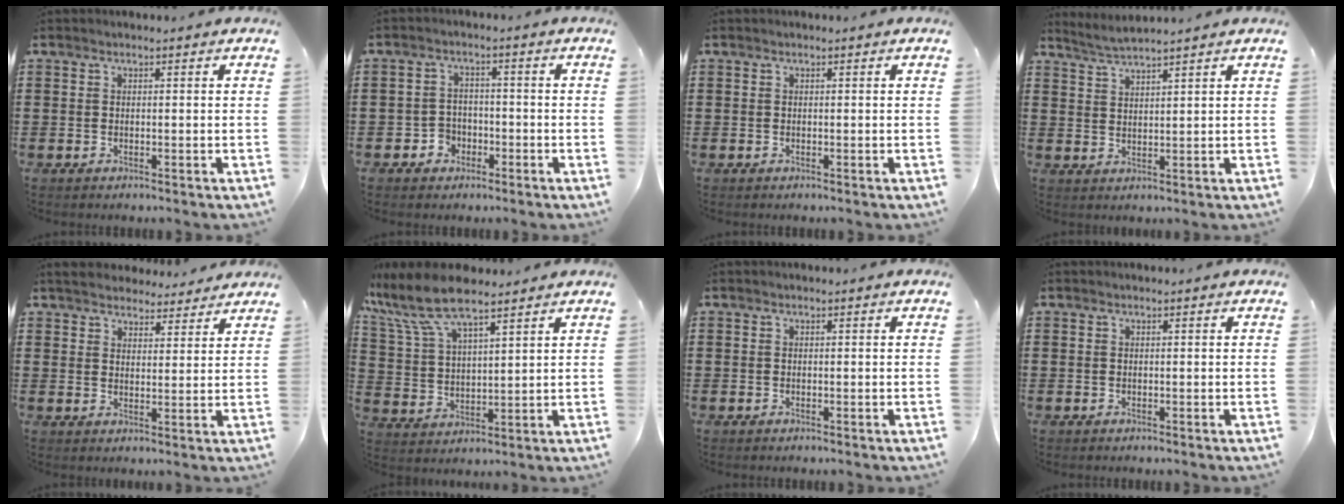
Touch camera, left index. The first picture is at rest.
{"total": 3.1, "force": [-2.0, 2.2, 0.7], "torque": [-0.021, 0.005, -0.042]}
{"total": 0.0}
{"total": 2.8, "force": [2.7, -0.5, 0.5], "torque": [-0.017, -0.005, 0.050]}
{"total": 4.2, "force": [4.1, 0.7, 0.6], "torque": [-0.025, -0.015, 0.075]}
{"total": 9.2, "force": [7.3, 2.3, 5.0], "torque": [-0.131, -0.026, 0.130]}
{"total": 0.0}
{"total": 0.0}